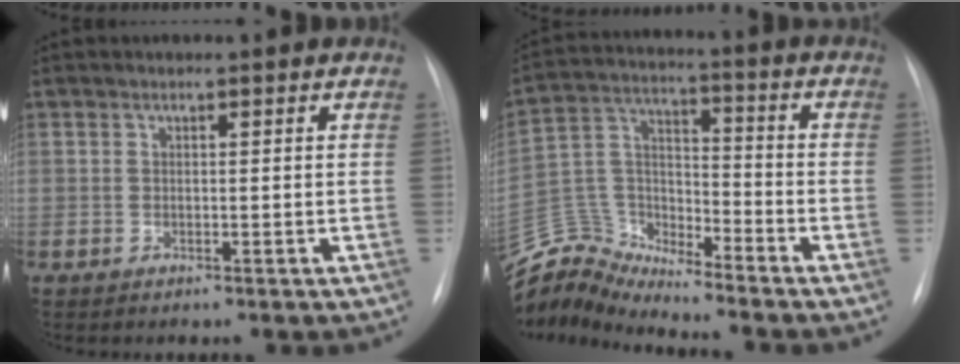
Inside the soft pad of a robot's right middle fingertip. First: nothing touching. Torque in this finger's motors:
{"motor_torque": [-0.27, -0.26, -0.08, -0.07]}